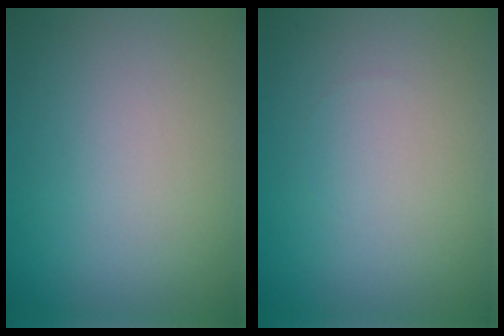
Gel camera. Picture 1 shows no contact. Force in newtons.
{"total": 0.0}